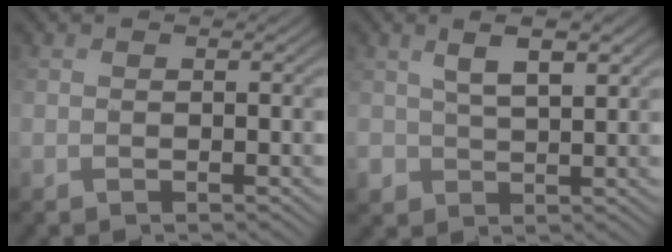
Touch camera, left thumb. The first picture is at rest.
{"total": 4.5, "force": [2.0, 2.4, 3.2], "torque": [-0.068, -0.003, 0.040]}